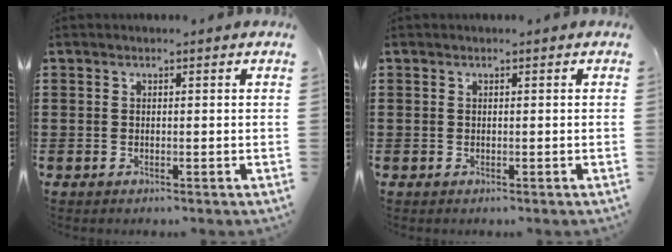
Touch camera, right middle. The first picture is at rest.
{"total": 0.0}